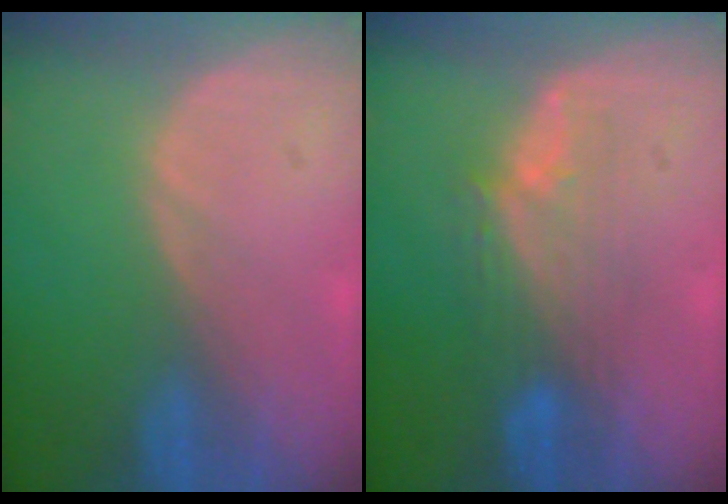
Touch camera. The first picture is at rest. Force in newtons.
{"total": 5.5, "press": 5.4, "slide": 0.7}